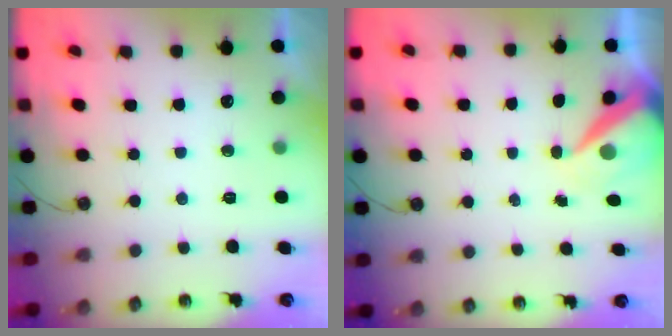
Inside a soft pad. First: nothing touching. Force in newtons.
{"total": 8.6, "press": 8.5, "slide": 1.1}